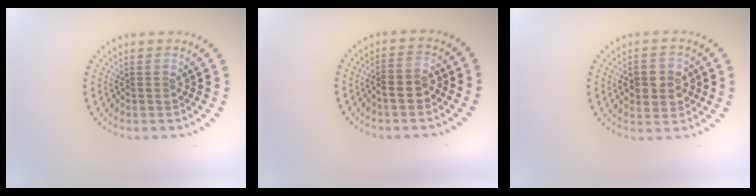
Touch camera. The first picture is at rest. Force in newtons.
{"total": 1.8, "press": 1.7, "slide": 0.6}
{"total": 3.4, "press": 3.4, "slide": 0.4}